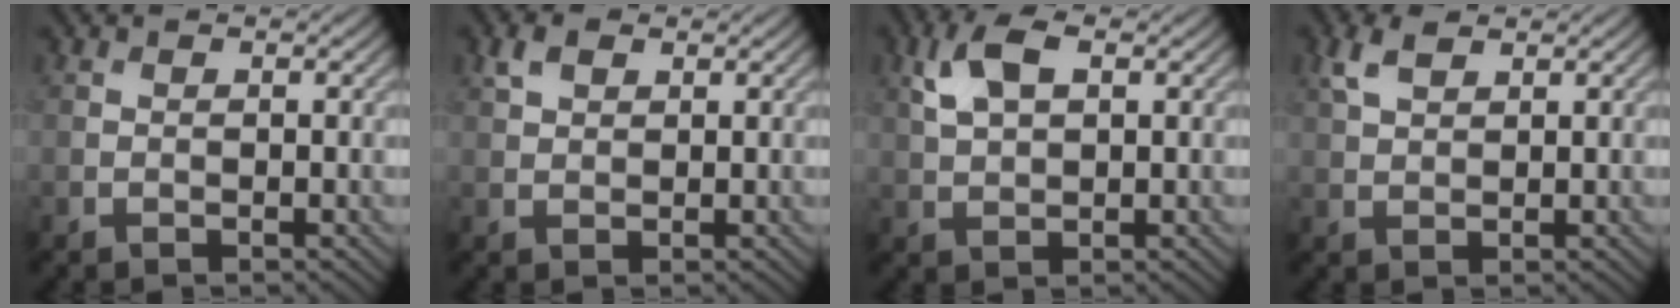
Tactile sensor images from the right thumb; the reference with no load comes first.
{"total": 2.2, "force": [1.3, 1.3, 1.2], "torque": [-0.029, 0.004, 0.025]}
{"total": 5.5, "force": [2.1, 2.8, 4.2], "torque": [-0.102, 0.008, 0.039]}
{"total": 3.2, "force": [1.9, 1.5, 2.1], "torque": [-0.055, 0.007, 0.040]}